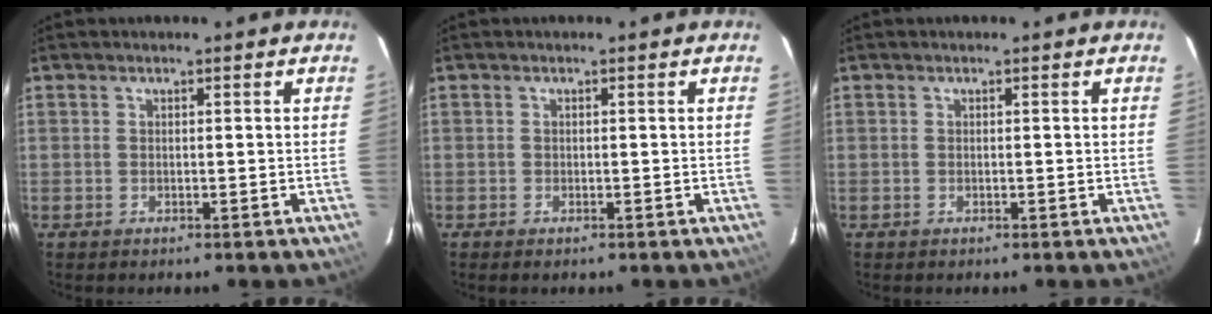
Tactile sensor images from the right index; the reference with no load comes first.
{"total": 0.6, "force": [-0.4, 0.3, 0.3], "torque": [-0.006, -0.002, -0.009]}
{"total": 0.0}